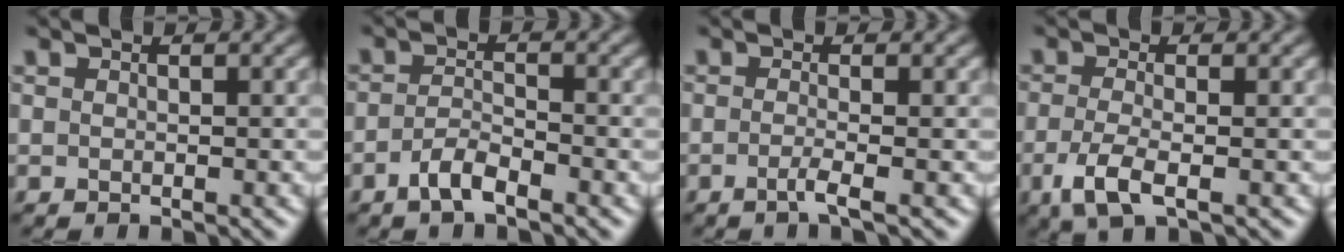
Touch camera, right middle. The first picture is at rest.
{"total": 2.4, "force": [-1.6, 0.7, 1.7], "torque": [-0.038, 0.003, -0.036]}
{"total": 1.9, "force": [-0.8, 0.4, 1.6], "torque": [-0.026, -0.004, -0.023]}
{"total": 3.4, "force": [-1.4, 1.1, 2.9], "torque": [-0.069, -0.008, -0.031]}